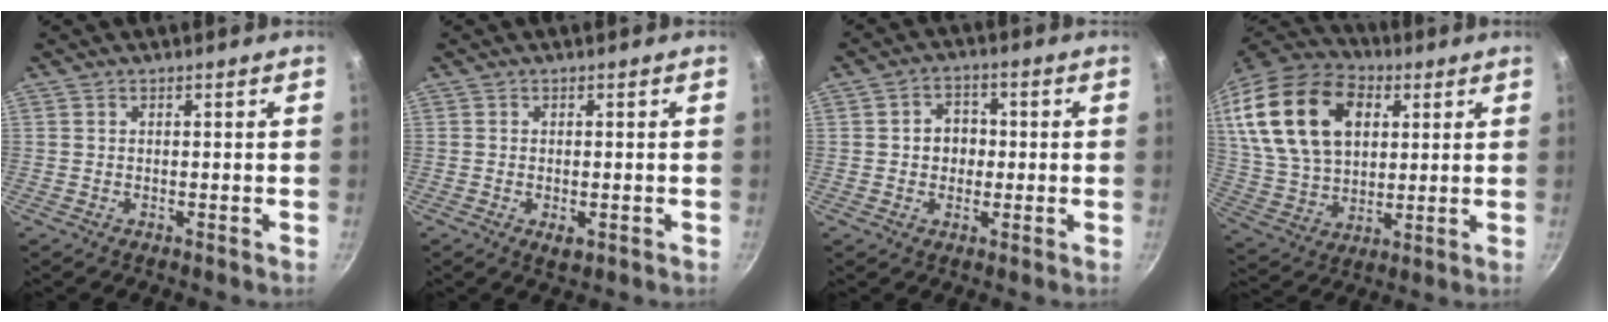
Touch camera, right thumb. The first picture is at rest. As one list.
[{"total": 2.3, "force": [-0.6, 1.2, 1.9], "torque": [-0.030, -0.007, -0.007]}, {"total": 5.6, "force": [0.0, 4.7, 3.0], "torque": [-0.015, 0.009, -0.005]}, {"total": 25.2, "force": [7.8, 16.5, 17.3], "torque": [-0.311, -0.002, 0.143]}]